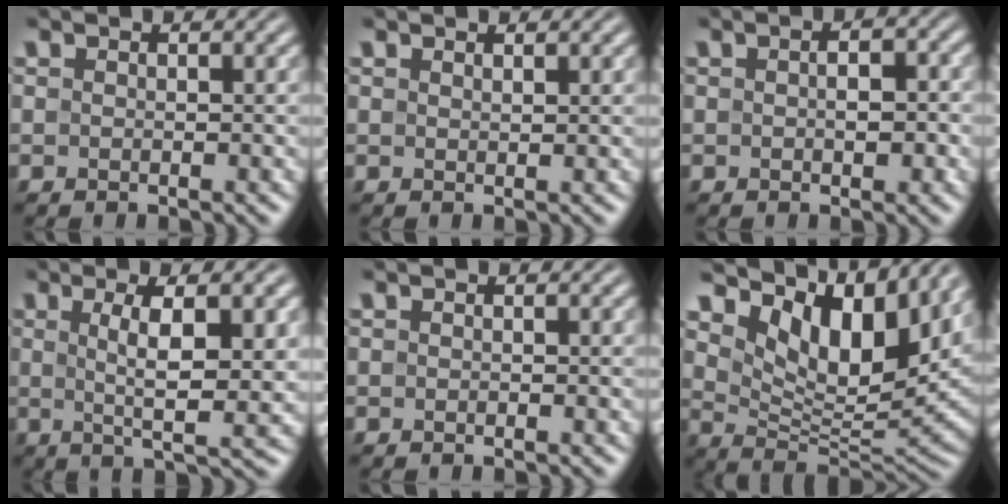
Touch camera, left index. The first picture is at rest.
{"total": 0.6, "force": [0.6, 0.0, 0.1], "torque": [0.002, 0.001, 0.011]}
{"total": 2.6, "force": [-0.1, 1.5, 2.1], "torque": [-0.025, 0.002, 0.000]}
{"total": 6.2, "force": [1.0, 1.6, 5.9], "torque": [-0.092, 0.000, 0.018]}
{"total": 0.0}
{"total": 10.4, "force": [6.1, 4.8, 7.0], "torque": [-0.118, -0.002, 0.113]}